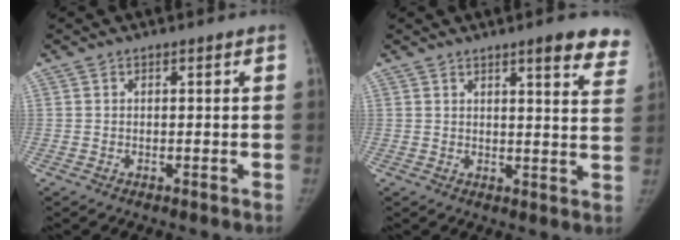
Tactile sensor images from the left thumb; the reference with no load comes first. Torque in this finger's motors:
{"motor_torque": [0.59, -0.01, 1.00, -0.54, 0.14]}